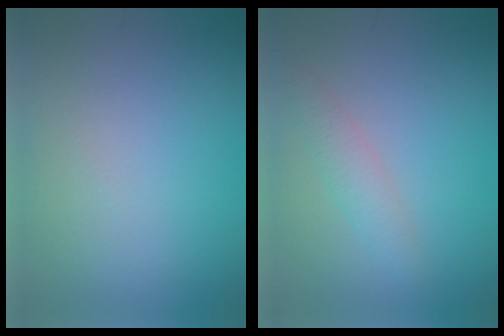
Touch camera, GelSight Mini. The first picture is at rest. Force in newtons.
{"total": 2.0, "press": 2.0, "slide": 0.1}